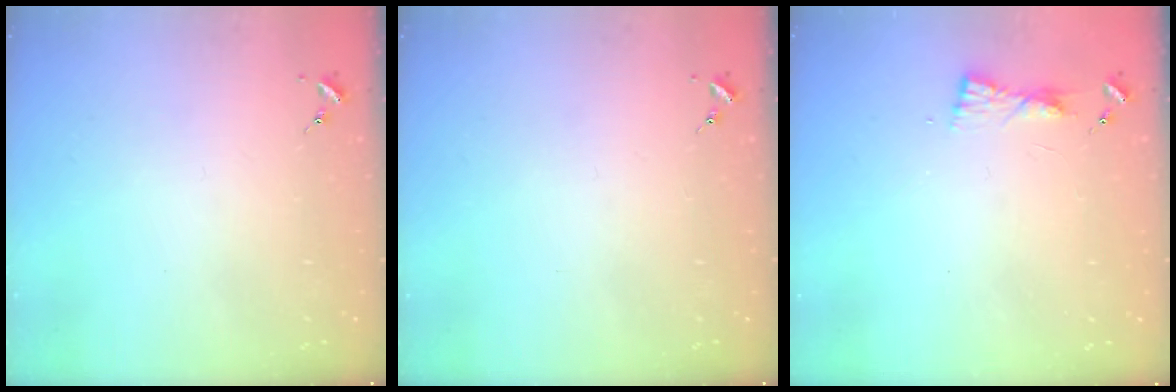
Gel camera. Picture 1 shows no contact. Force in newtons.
{"total": 0.0}
{"total": 4.5, "press": 4.5, "slide": 0.7}